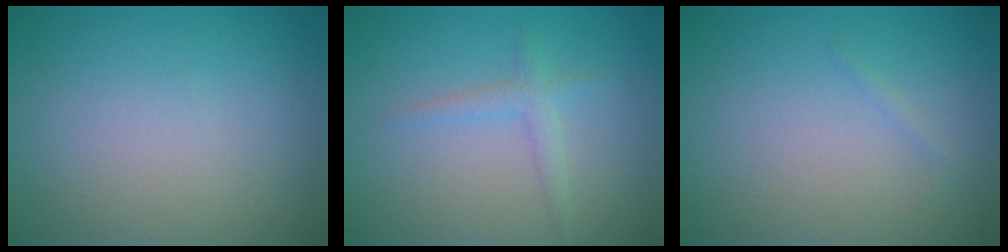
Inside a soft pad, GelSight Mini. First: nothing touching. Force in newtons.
{"total": 1.6, "press": 1.6, "slide": 0.1}
{"total": 0.5, "press": 0.5, "slide": 0.0}